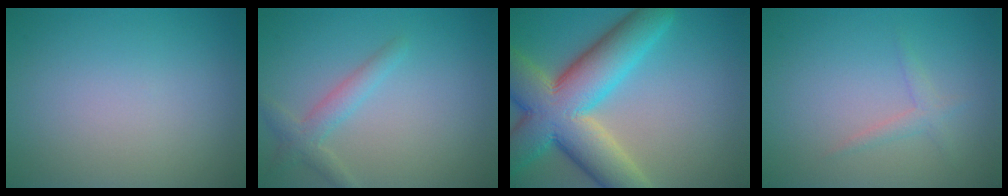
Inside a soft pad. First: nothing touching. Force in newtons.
{"total": 2.3, "press": 2.3, "slide": 0.0}
{"total": 12.3, "press": 12.2, "slide": 0.9}
{"total": 1.3, "press": 1.3, "slide": 0.1}